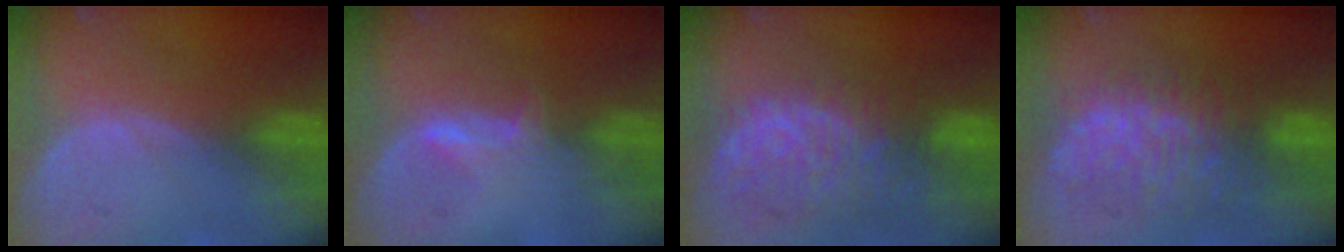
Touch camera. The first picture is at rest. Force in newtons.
{"total": 2.9, "press": 2.9, "slide": 0.4}
{"total": 10.9, "press": 9.5, "slide": 5.4}
{"total": 10.1, "press": 10.0, "slide": 1.1}